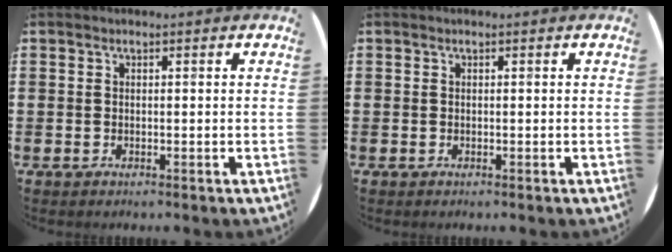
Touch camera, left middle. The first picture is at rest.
{"total": 0.0}